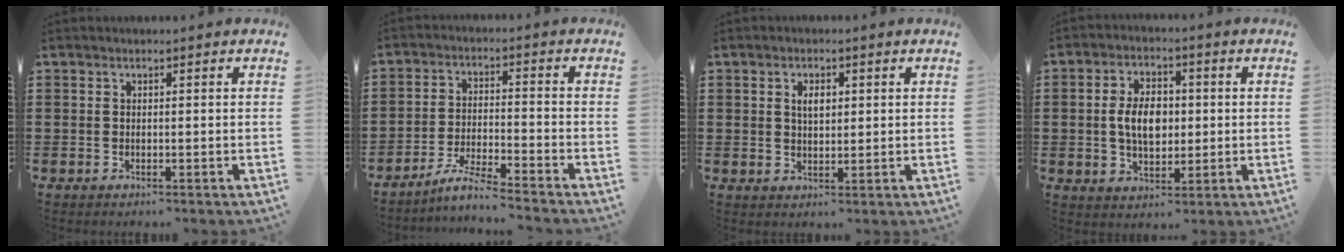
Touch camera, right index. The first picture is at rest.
{"total": 5.6, "force": [-5.2, -0.6, 2.2], "torque": [-0.056, -0.017, -0.105]}
{"total": 2.7, "force": [0.8, 1.4, 2.2], "torque": [-0.039, 0.003, 0.011]}
{"total": 6.7, "force": [0.1, 4.1, 5.3], "torque": [-0.112, 0.006, -0.007]}